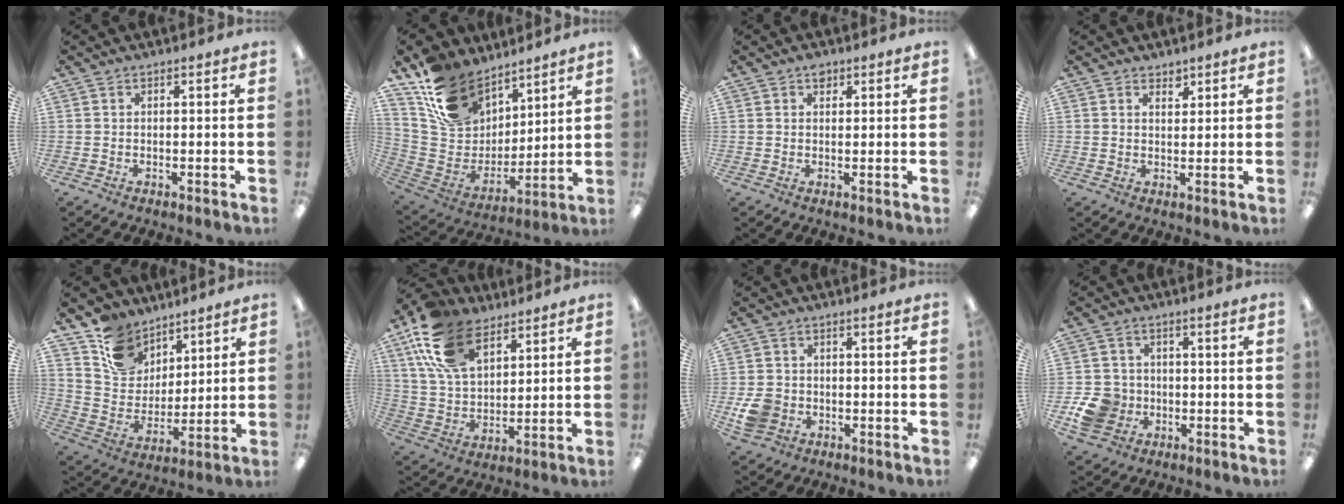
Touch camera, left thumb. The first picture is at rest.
{"total": 17.0, "force": [12.0, 10.4, 6.1], "torque": [-0.136, -0.069, 0.233]}
{"total": 1.9, "force": [1.2, 1.2, 0.8], "torque": [-0.008, -0.002, 0.020]}
{"total": 2.2, "force": [1.9, 1.0, 0.3], "torque": [0.008, -0.013, 0.033]}
{"total": 12.5, "force": [9.2, 8.1, 2.6], "torque": [-0.070, -0.057, 0.184]}
{"total": 17.7, "force": [10.1, 10.0, 10.6], "torque": [-0.230, -0.021, 0.189]}
{"total": 5.8, "force": [-1.7, 4.8, 2.6], "torque": [-0.053, 0.007, -0.030]}
{"total": 8.6, "force": [-2.3, 7.7, 3.1], "torque": [-0.067, 0.018, -0.038]}